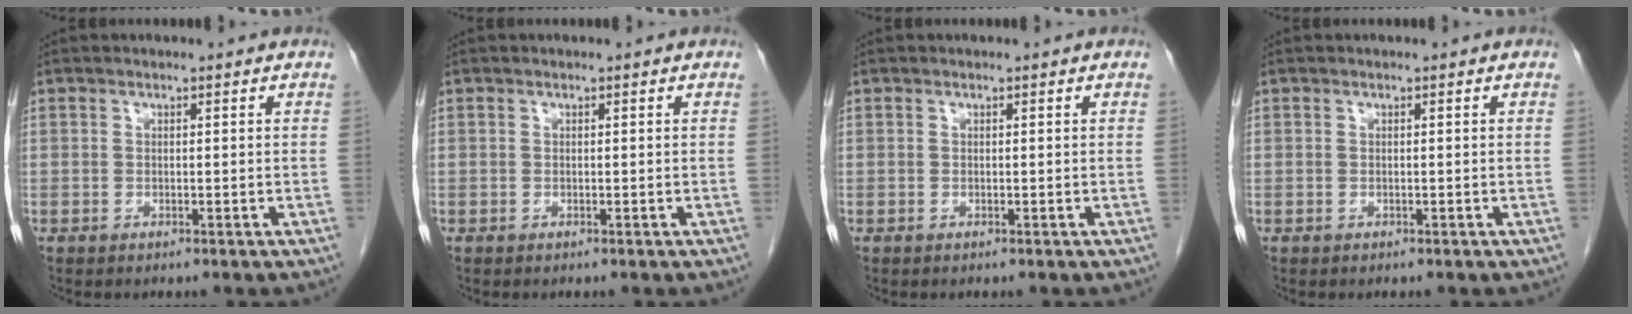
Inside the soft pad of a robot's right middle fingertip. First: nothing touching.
{"total": 0.0}
{"total": 0.0}
{"total": 0.0}